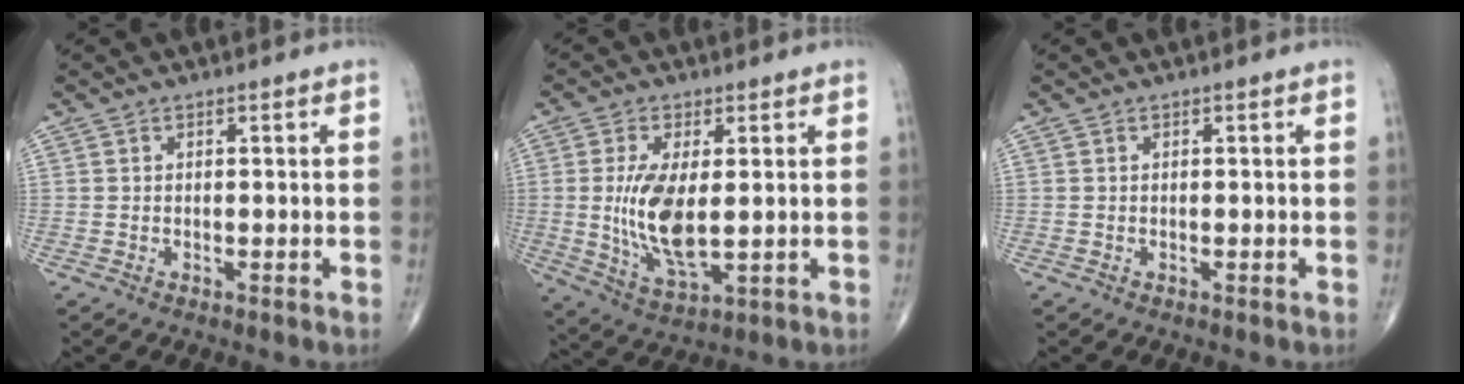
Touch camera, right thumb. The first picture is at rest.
{"total": 11.4, "force": [0.4, 4.7, 10.4], "torque": [-0.209, -0.021, 0.018]}
{"total": 0.0}